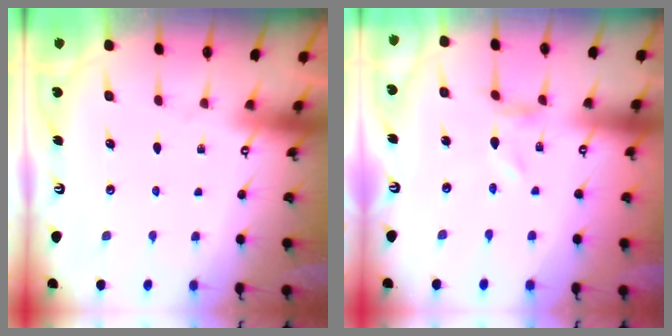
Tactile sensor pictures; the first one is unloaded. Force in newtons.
{"total": 0.0}